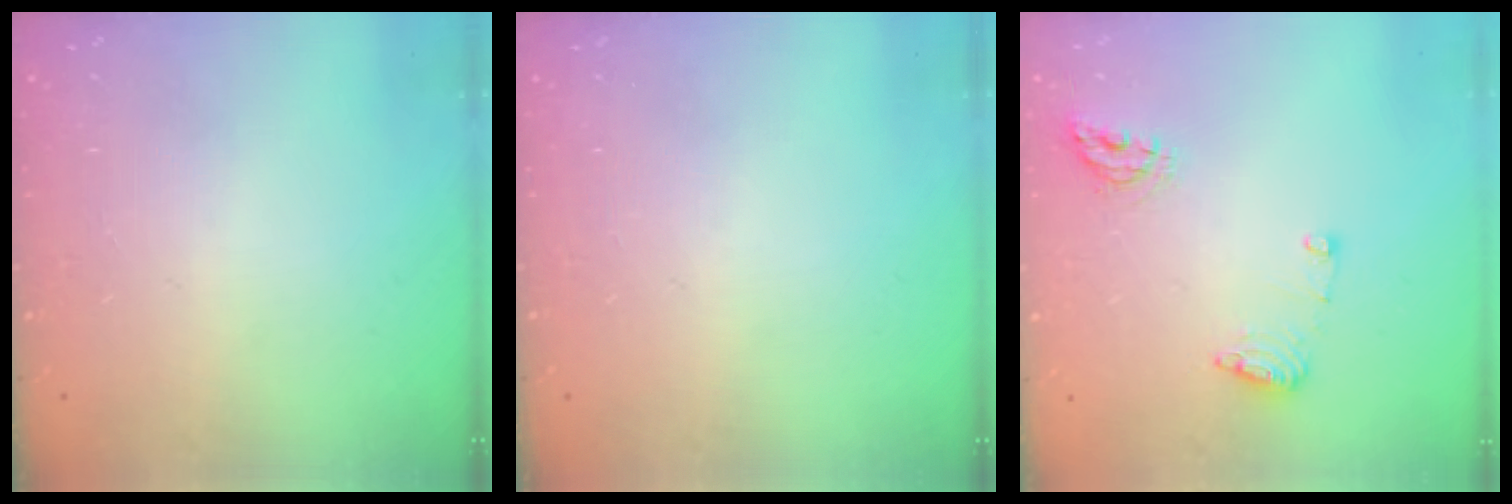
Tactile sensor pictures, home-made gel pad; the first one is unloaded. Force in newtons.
{"total": 0.0}
{"total": 8.1, "press": 8.1, "slide": 0.9}